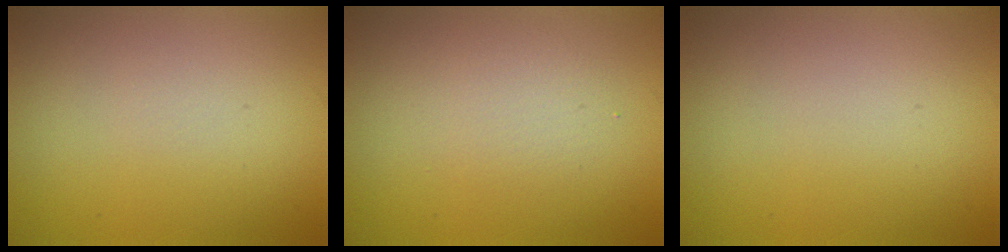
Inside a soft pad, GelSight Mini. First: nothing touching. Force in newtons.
{"total": 2.0, "press": 2.0, "slide": 0.1}
{"total": 0.0}